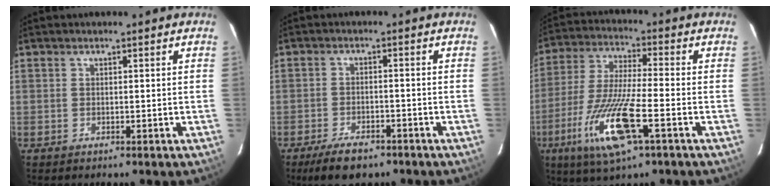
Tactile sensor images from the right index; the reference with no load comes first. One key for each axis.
{"total": 6.5, "fx": -4.9, "fy": 2.5, "fz": 3.4, "tx": -0.064, "ty": -0.004, "tz": -0.079}
{"total": 14.0, "fx": -5.8, "fy": 1.6, "fz": 12.6, "tx": -0.261, "ty": -0.024, "tz": -0.106}